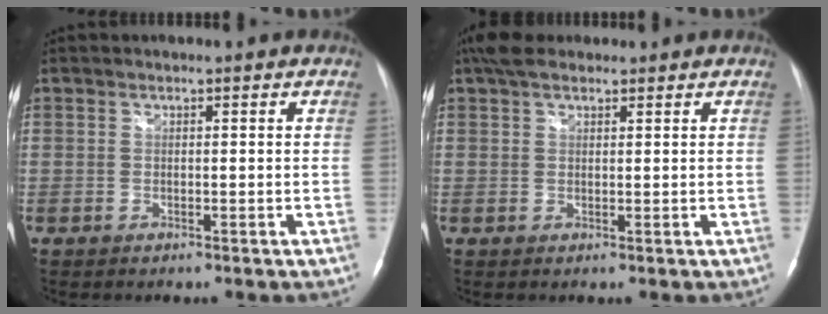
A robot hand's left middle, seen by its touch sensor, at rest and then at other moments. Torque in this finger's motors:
{"motor_torque": [0.31, -0.27, 0.04, 0.03]}